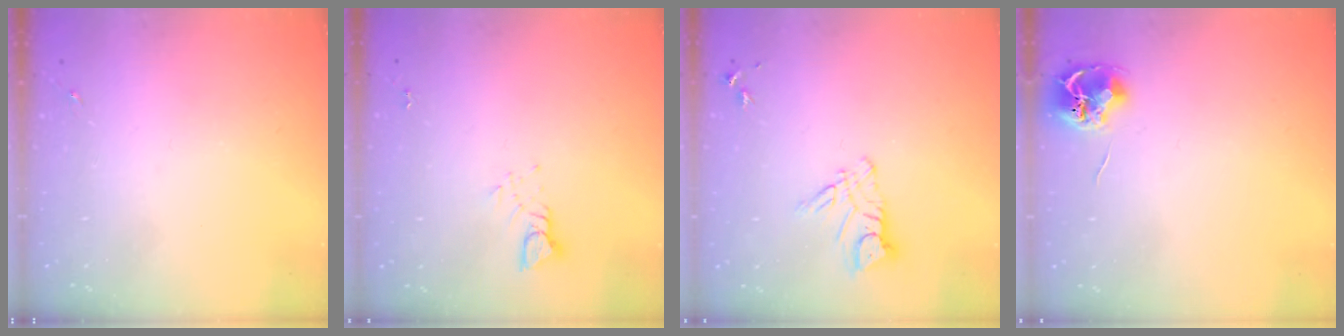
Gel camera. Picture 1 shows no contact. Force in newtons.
{"total": 3.9, "press": 3.8, "slide": 0.3}
{"total": 8.6, "press": 8.5, "slide": 0.9}
{"total": 7.6, "press": 7.5, "slide": 0.6}